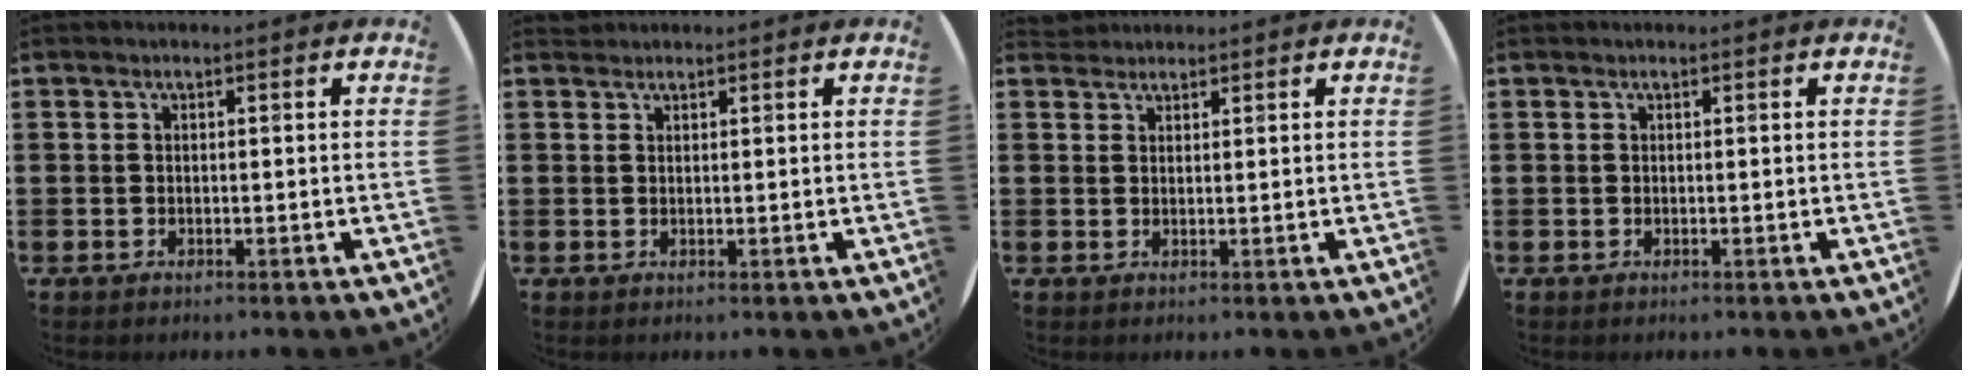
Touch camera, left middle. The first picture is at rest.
{"total": 0.7, "force": [0.7, 0.1, -0.2], "torque": [0.002, 0.003, 0.013]}
{"total": 1.3, "force": [1.3, 0.3, -0.2], "torque": [0.001, 0.003, 0.025]}
{"total": 0.0}